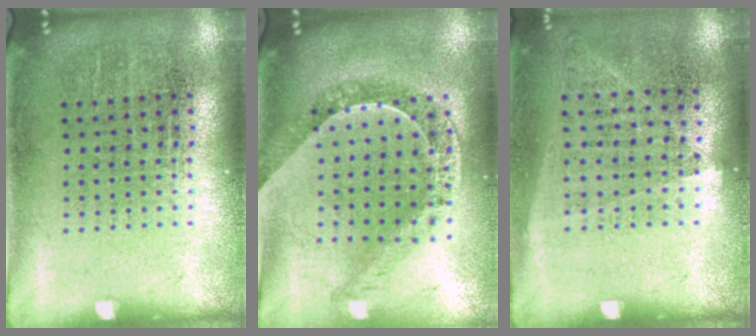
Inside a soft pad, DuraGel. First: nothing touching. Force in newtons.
{"total": 1.2, "press": 1.1, "slide": 0.3}
{"total": 1.0, "press": 0.9, "slide": 0.5}